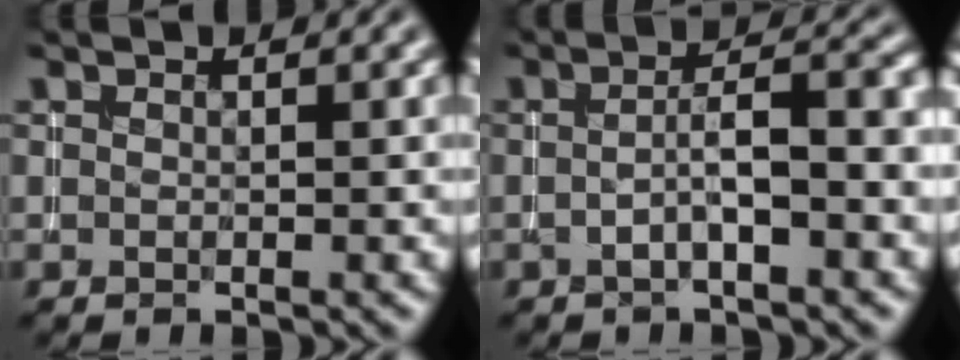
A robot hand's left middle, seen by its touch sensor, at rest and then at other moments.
{"total": 4.2, "force": [-0.7, 1.0, 4.0], "torque": [-0.068, 0.010, -0.015]}